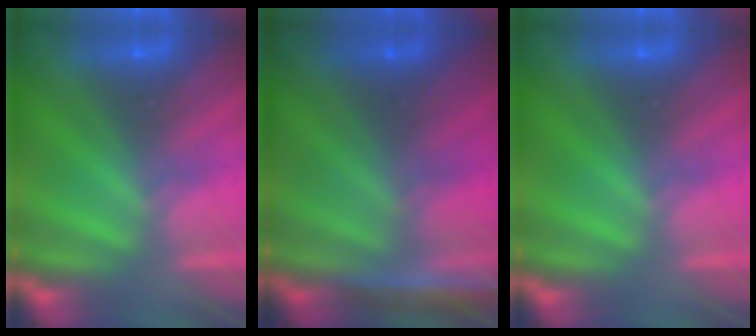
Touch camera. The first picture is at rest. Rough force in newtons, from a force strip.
{"total": 2.0}
{"total": 0.0}